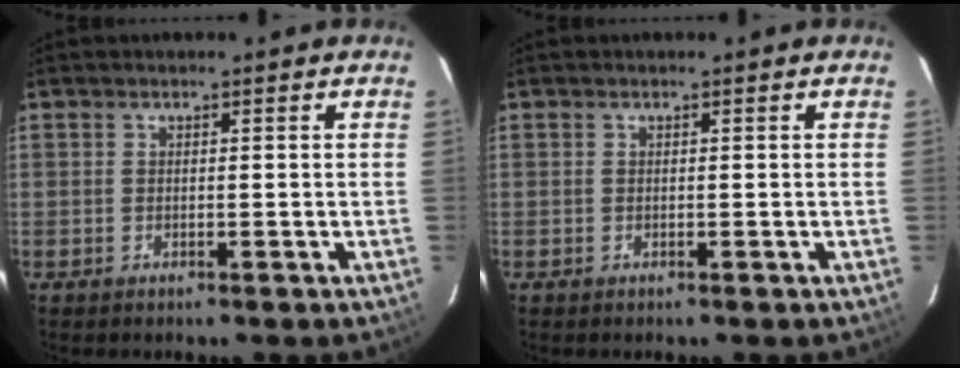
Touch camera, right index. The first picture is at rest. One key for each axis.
{"total": 0.0}